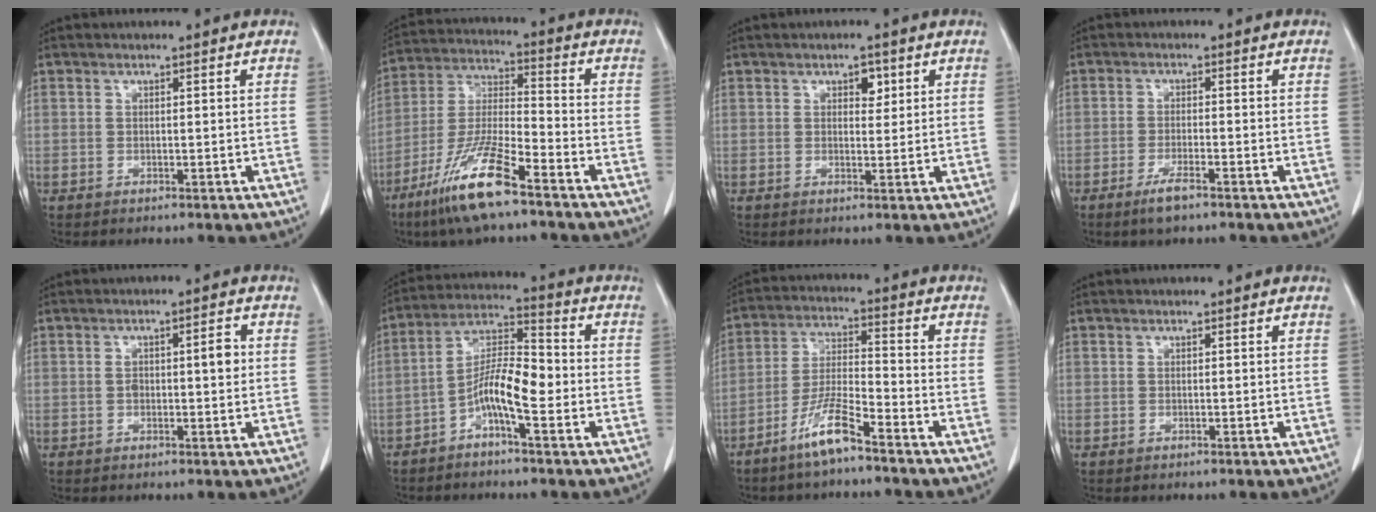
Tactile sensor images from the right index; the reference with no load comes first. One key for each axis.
{"total": 13.4, "fx": -8.6, "fy": 1.3, "fz": 10.2, "tx": -0.216, "ty": -0.031, "tz": -0.167}
{"total": 2.3, "fx": 1.1, "fy": 1.3, "fz": 1.5, "tx": -0.018, "ty": 0.001, "tz": 0.016}
{"total": 3.6, "fx": -2.5, "fy": 0.4, "fz": 2.5, "tx": -0.053, "ty": -0.005, "tz": -0.045}
{"total": 3.9, "fx": 0.4, "fy": 1.3, "fz": 3.6, "tx": -0.063, "ty": 0.012, "tz": 0.008}
{"total": 8.6, "fx": -3.1, "fy": 1.8, "fz": 7.8, "tx": -0.150, "ty": 0.023, "tz": -0.061}
{"total": 8.6, "fx": -6.1, "fy": 0.5, "fz": 6.0, "tx": -0.127, "ty": -0.017, "tz": -0.125}
{"total": 0.0}